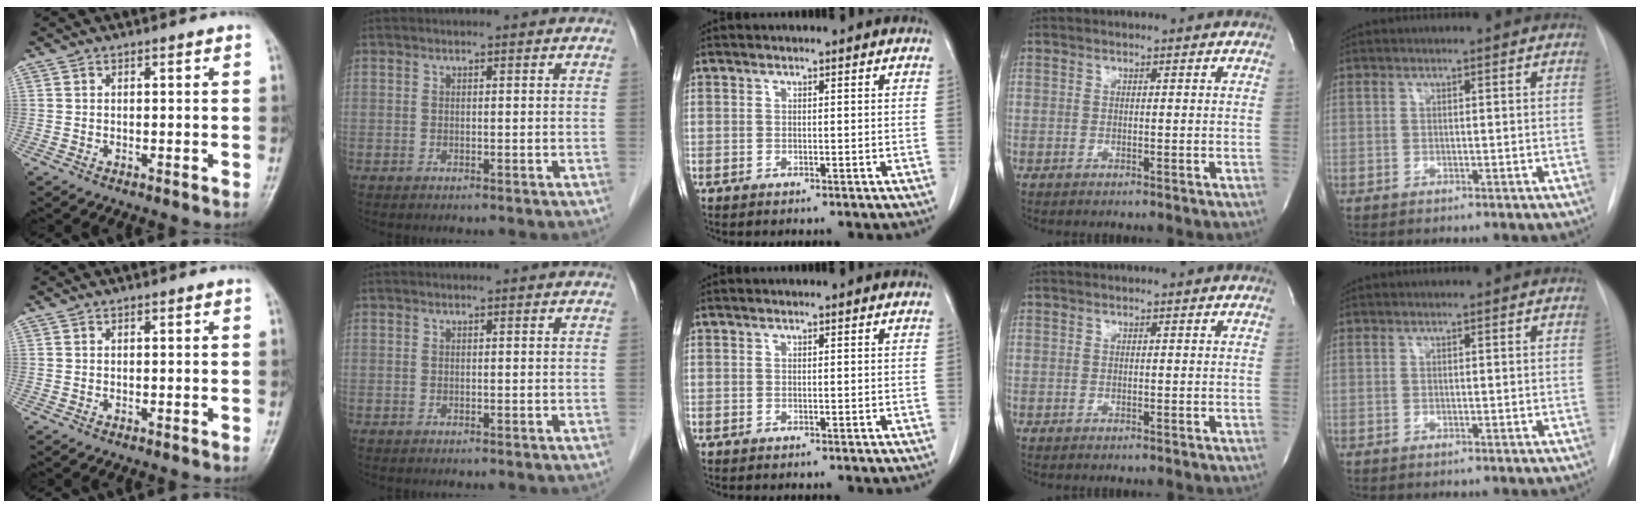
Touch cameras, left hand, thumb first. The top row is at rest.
{}